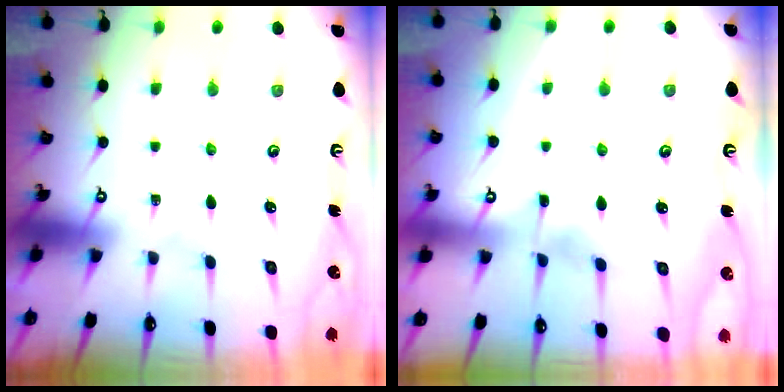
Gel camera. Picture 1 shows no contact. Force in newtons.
{"total": 4.0, "press": 4.0, "slide": 0.6}